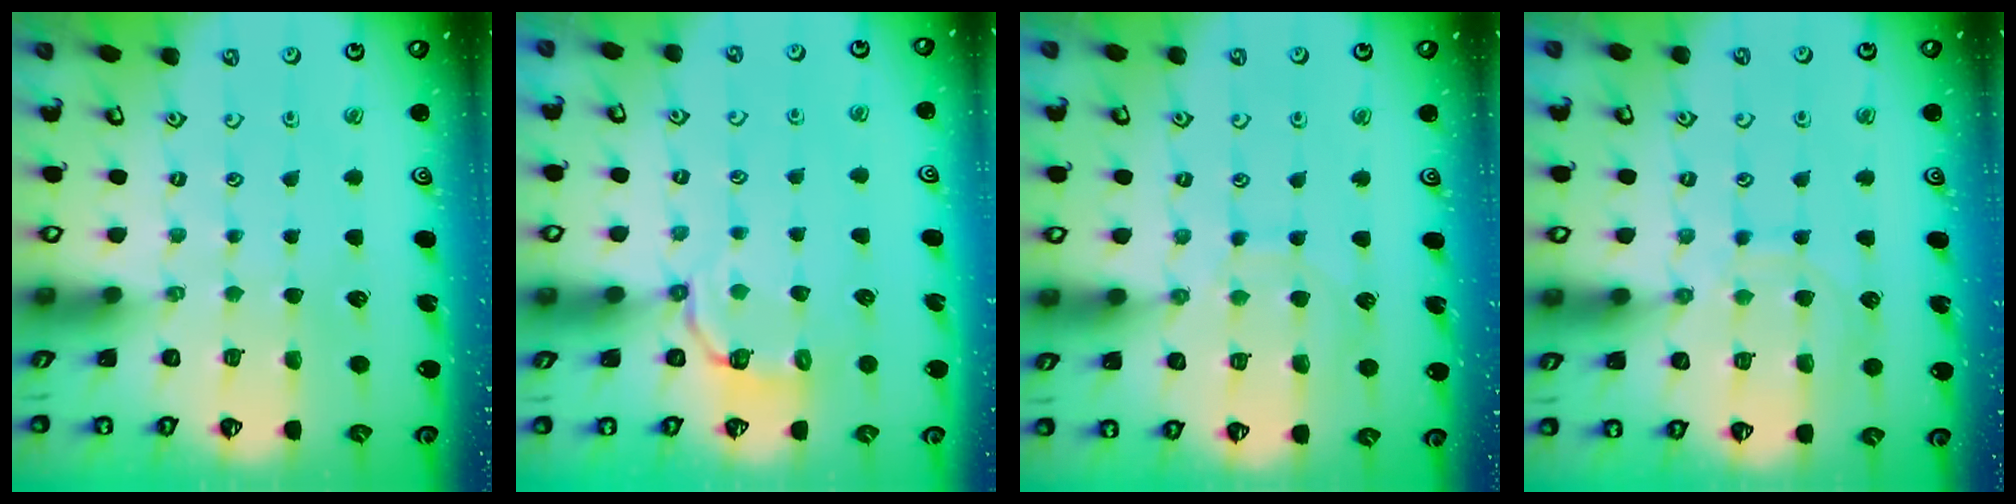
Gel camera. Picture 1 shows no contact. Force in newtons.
{"total": 3.5, "press": 2.9, "slide": 2.0}
{"total": 7.6, "press": 7.5, "slide": 0.7}
{"total": 9.8, "press": 9.8, "slide": 0.9}